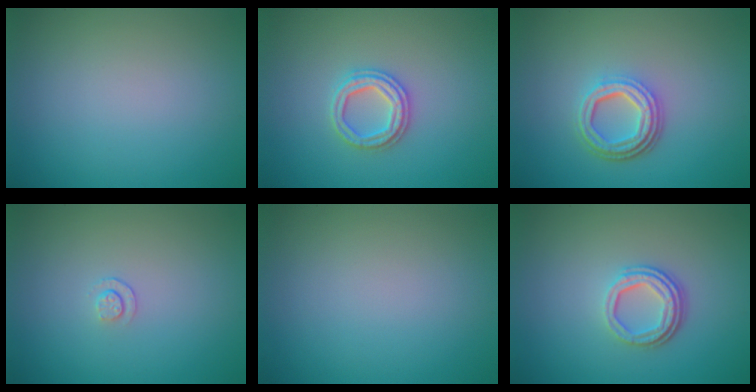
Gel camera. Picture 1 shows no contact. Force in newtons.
{"total": 2.4, "press": 2.4, "slide": 0.4}
{"total": 4.3, "press": 3.3, "slide": 2.8}
{"total": 0.8, "press": 0.5, "slide": 0.7}
{"total": 0.0}
{"total": 3.3, "press": 2.5, "slide": 2.2}